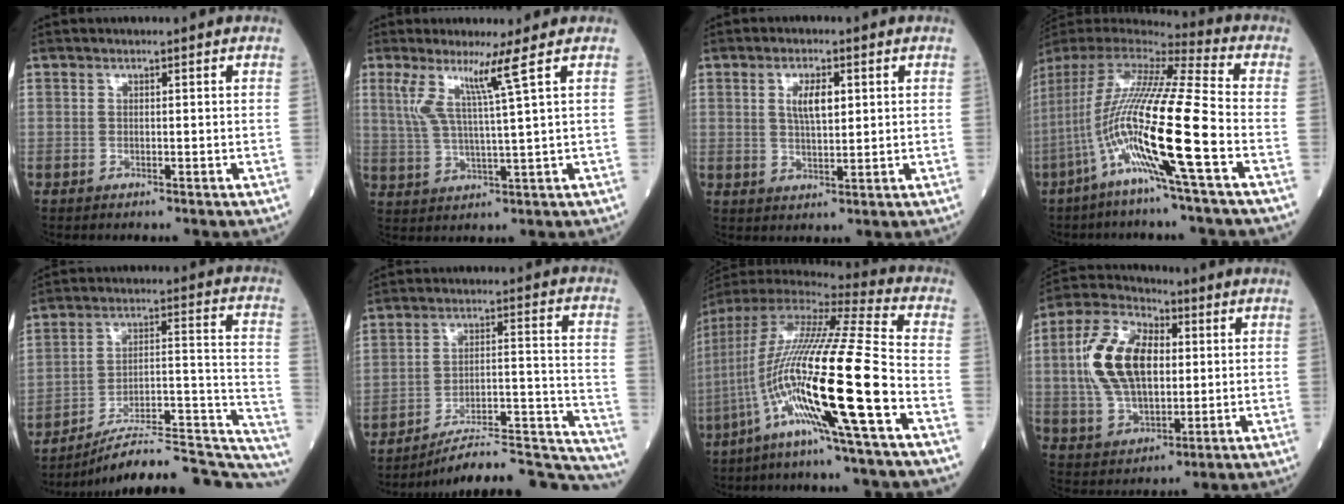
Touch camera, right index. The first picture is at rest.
{"total": 6.3, "force": [3.1, -1.7, 5.2], "torque": [-0.109, -0.005, 0.067]}
{"total": 4.6, "force": [1.4, 1.5, 4.1], "torque": [-0.079, 0.001, 0.026]}
{"total": 20.3, "force": [-6.4, -0.5, 19.2], "torque": [-0.406, -0.025, -0.136]}
{"total": 24.8, "force": [-22.6, 3.2, 9.5], "torque": [-0.074, 0.035, -0.320]}
{"total": 21.9, "force": [-21.0, 1.0, 6.0], "torque": [-0.027, 0.032, -0.295]}
{"total": 22.9, "force": [-7.3, -0.5, 21.7], "torque": [-0.447, -0.032, -0.151]}
{"total": 14.7, "force": [2.1, 7.9, 12.2], "torque": [-0.267, 0.026, 0.042]}